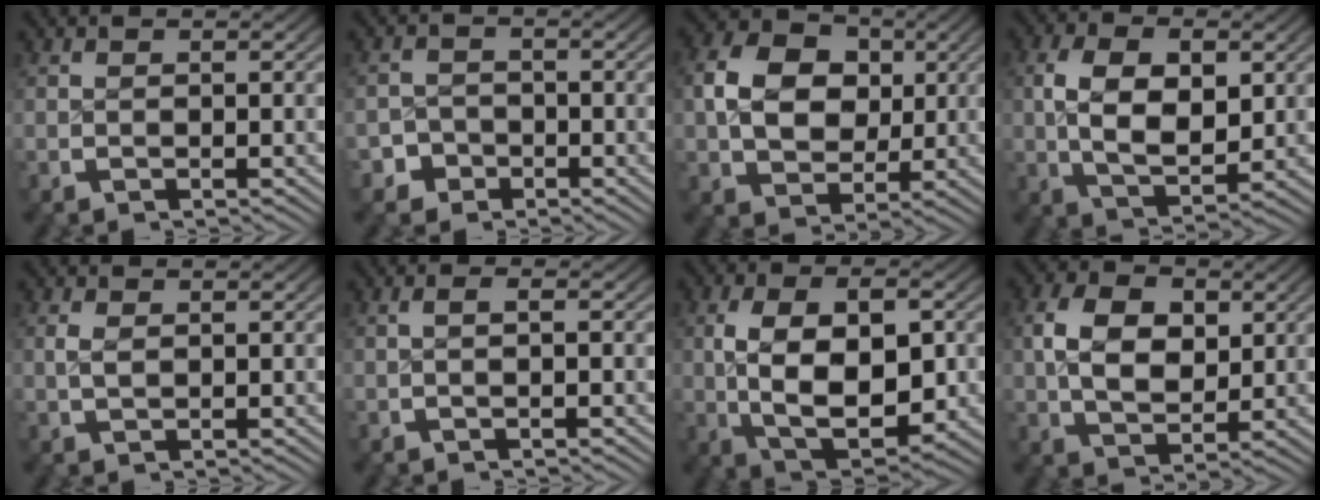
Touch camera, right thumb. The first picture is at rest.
{"total": 3.4, "force": [-2.4, 2.4, 0.1], "torque": [0.009, -0.012, -0.041]}
{"total": 8.9, "force": [0.9, 6.7, 5.8], "torque": [-0.113, -0.023, 0.024]}
{"total": 7.9, "force": [0.2, 5.1, 6.0], "torque": [-0.116, -0.023, 0.013]}
{"total": 1.1, "force": [0.3, 0.6, 0.8], "torque": [-0.021, -0.005, 0.011]}
{"total": 1.1, "force": [-0.2, 0.2, 1.0], "torque": [-0.018, 0.004, -0.006]}
{"total": 11.0, "force": [-1.1, 6.9, 8.6], "torque": [-0.175, -0.042, 0.002]}
{"total": 7.3, "force": [1.1, 5.0, 5.2], "torque": [-0.091, -0.020, 0.030]}